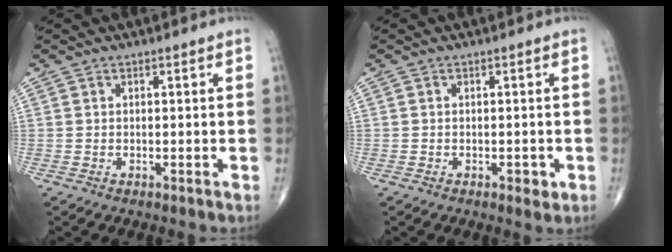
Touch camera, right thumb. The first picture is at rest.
{"total": 1.7, "force": [-0.6, 0.9, 1.3], "torque": [-0.014, 0.000, -0.008]}